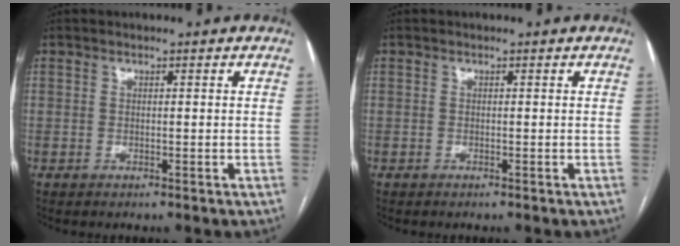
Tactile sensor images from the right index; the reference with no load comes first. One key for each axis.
{"total": 0.0}